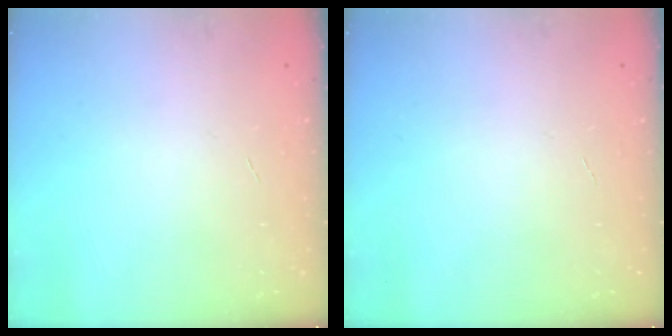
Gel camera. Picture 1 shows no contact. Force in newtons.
{"total": 0.0}